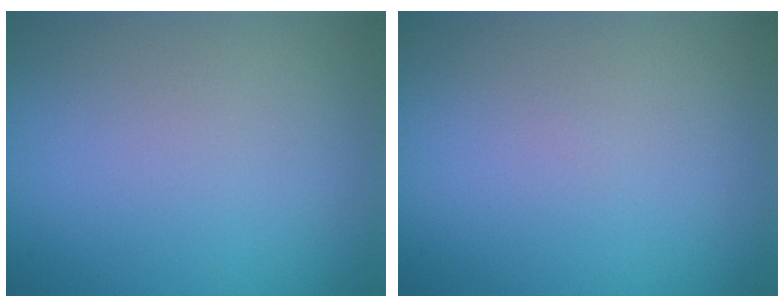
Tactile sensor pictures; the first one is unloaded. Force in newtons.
{"total": 0.0}